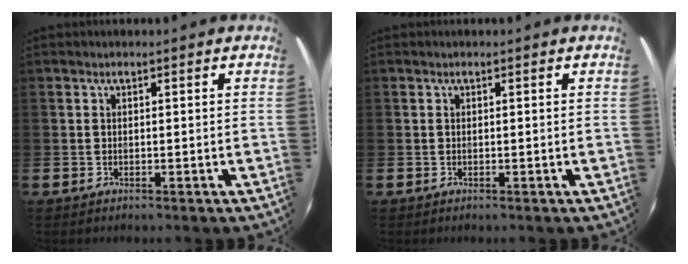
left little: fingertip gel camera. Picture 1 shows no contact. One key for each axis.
{"total": 0.0}